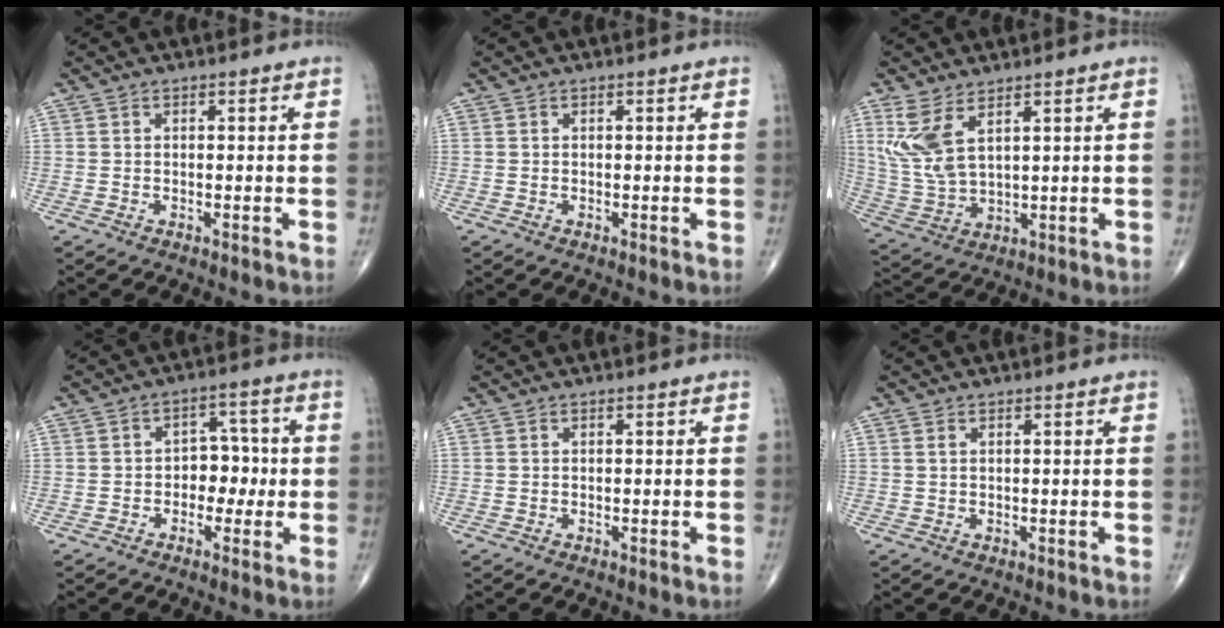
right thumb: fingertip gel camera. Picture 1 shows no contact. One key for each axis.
{"total": 0.0}
{"total": 8.9, "fx": 4.4, "fy": 3.5, "fz": 6.9, "tx": -0.155, "ty": -0.020, "tz": 0.104}
{"total": 6.0, "fx": -0.8, "fy": 4.3, "fz": 4.1, "tx": -0.021, "ty": 0.021, "tz": -0.018}
{"total": 0.0}
{"total": 0.7, "fx": 0.4, "fy": 0.1, "fz": 0.6, "tx": -0.017, "ty": 0.006, "tz": 0.011}